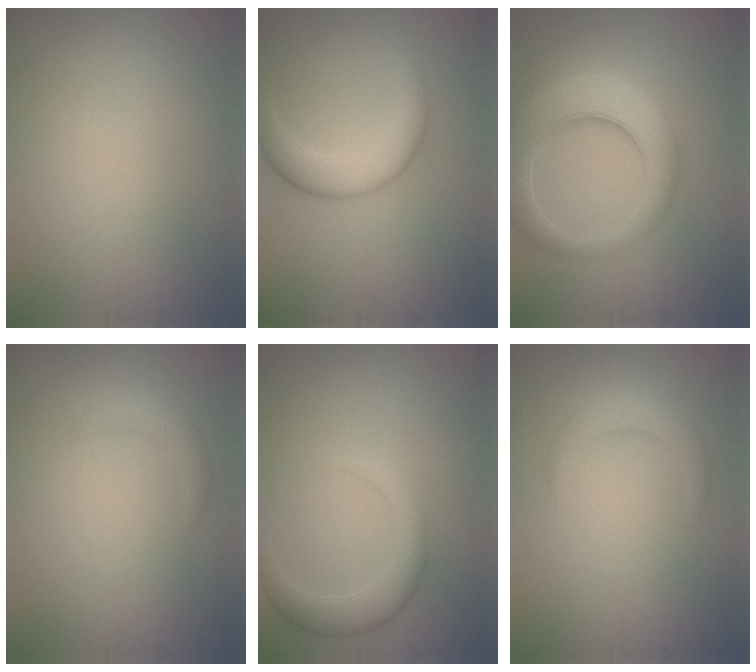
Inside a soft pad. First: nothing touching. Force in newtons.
{"total": 4.3, "press": 4.3, "slide": 0.1}
{"total": 8.2, "press": 8.2, "slide": 0.5}
{"total": 1.6, "press": 1.6, "slide": 0.0}
{"total": 3.2, "press": 3.2, "slide": 0.0}
{"total": 2.4, "press": 2.4, "slide": 0.0}